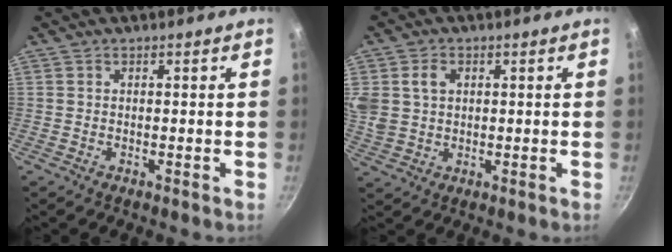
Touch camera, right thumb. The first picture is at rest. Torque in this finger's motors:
{"motor_torque": [0.52, 1.47, 0.87, 0.77, 0.10]}